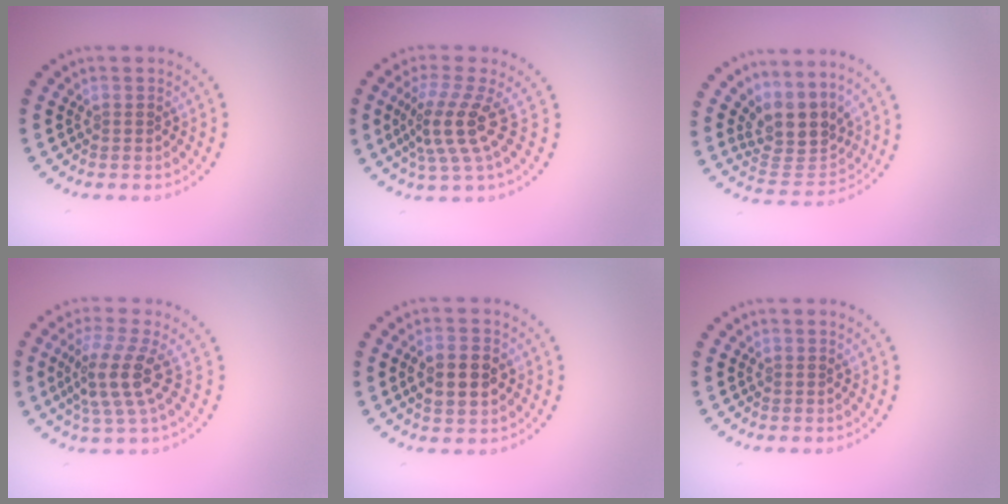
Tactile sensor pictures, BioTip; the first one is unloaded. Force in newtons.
{"total": 4.1, "press": 2.9, "slide": 2.9}
{"total": 4.0, "press": 3.1, "slide": 2.5}
{"total": 4.2, "press": 3.1, "slide": 2.8}
{"total": 3.5, "press": 3.5, "slide": 0.2}
{"total": 0.0}